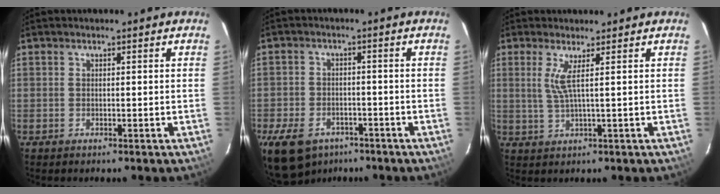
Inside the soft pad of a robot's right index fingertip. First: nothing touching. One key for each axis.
{"total": 12.5, "fx": -7.9, "fy": 8.0, "fz": 5.4, "tx": -0.148, "ty": -0.003, "tz": -0.120}
{"total": 3.3, "fx": 1.2, "fy": -0.5, "fz": 3.0, "tx": -0.059, "ty": -0.007, "tz": 0.022}